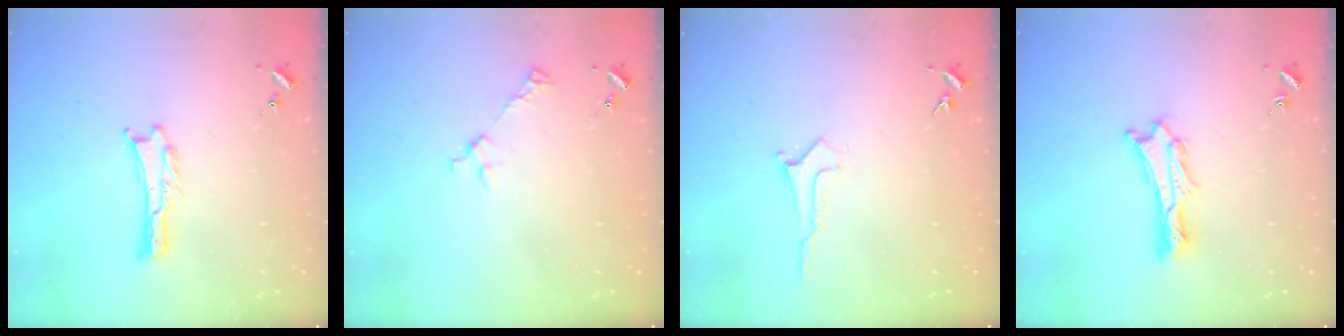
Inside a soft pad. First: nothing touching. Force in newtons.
{"total": 2.6, "press": 2.6, "slide": 0.3}
{"total": 0.0}
{"total": 2.0, "press": 2.0, "slide": 0.2}